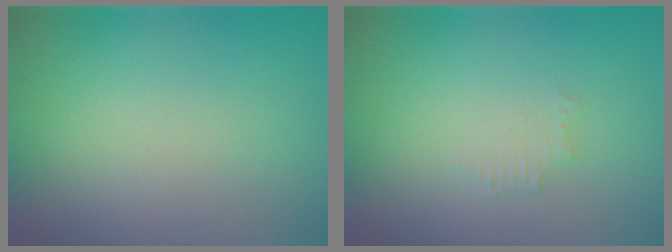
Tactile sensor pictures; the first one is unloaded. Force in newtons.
{"total": 0.6, "press": 0.4, "slide": 0.3}